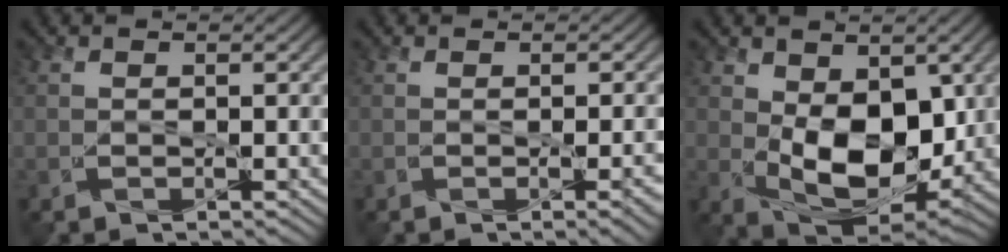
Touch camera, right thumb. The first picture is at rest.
{"total": 2.6, "force": [-0.4, 0.3, 2.6], "torque": [-0.035, 0.004, -0.004]}
{"total": 11.1, "force": [0.8, 6.5, 8.9], "torque": [-0.172, -0.012, 0.022]}